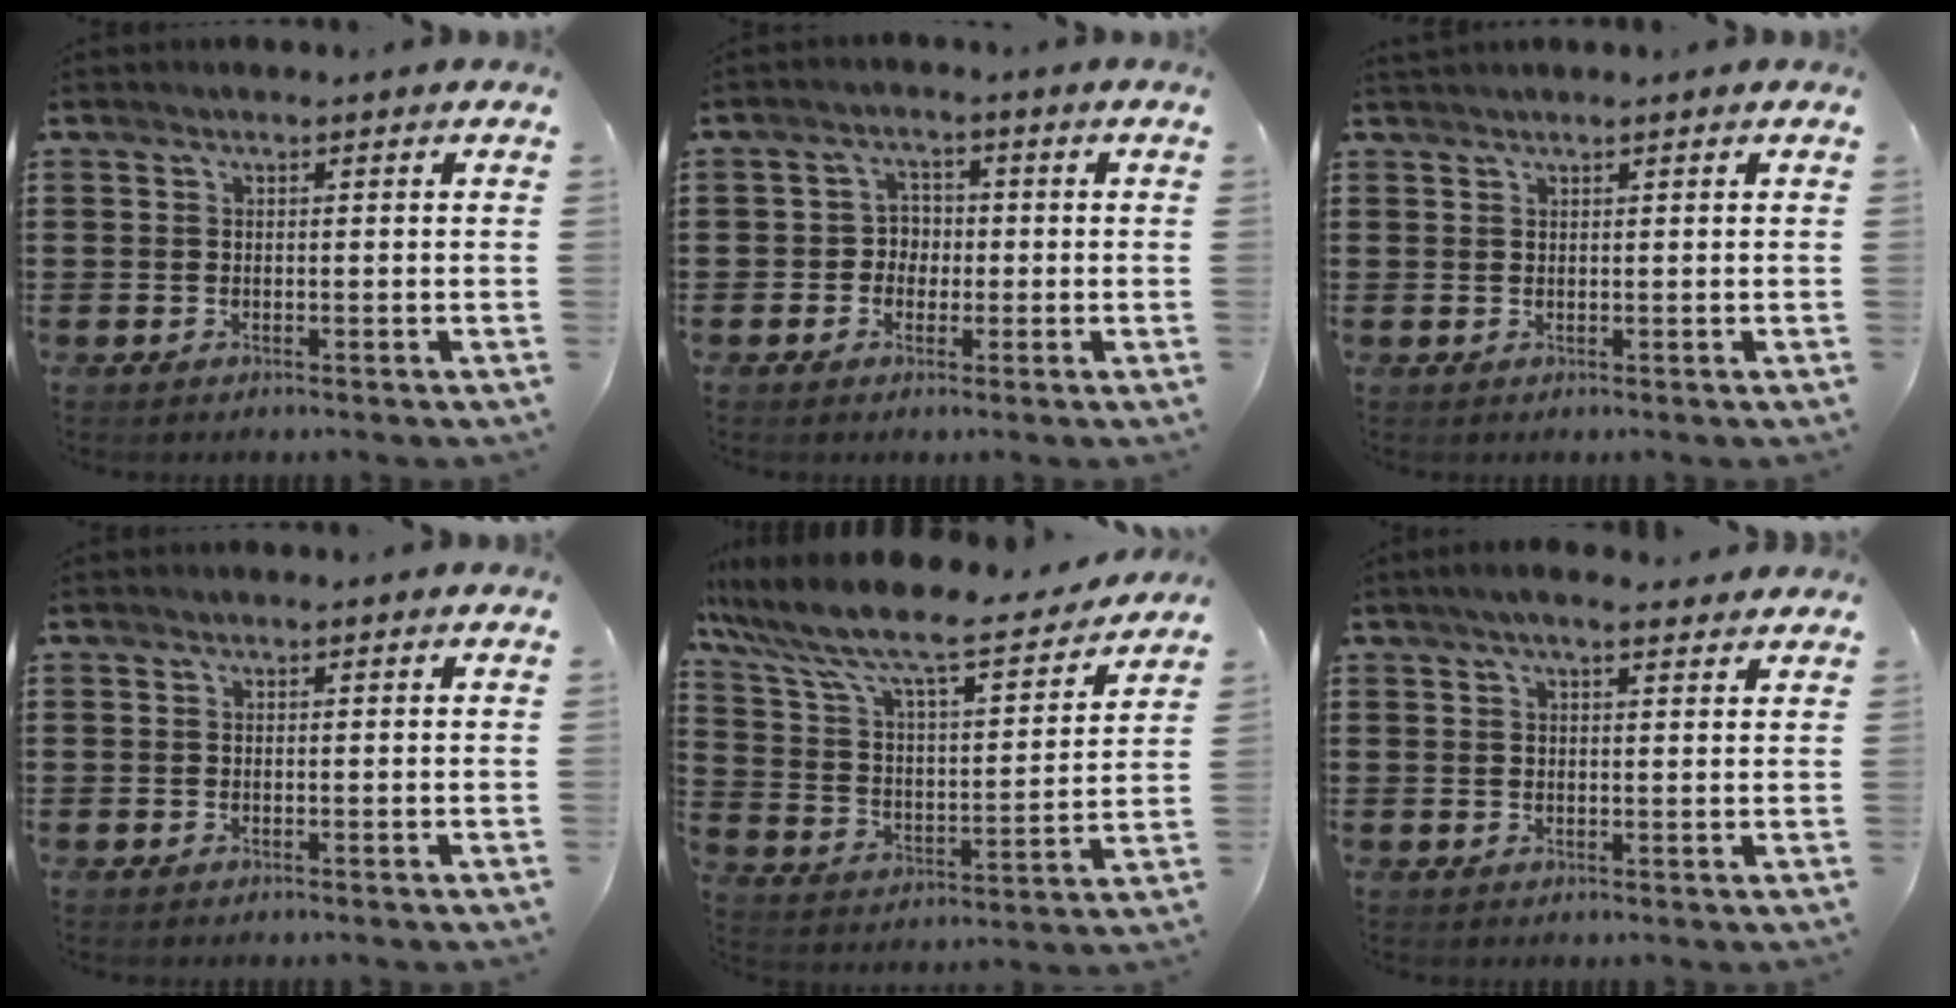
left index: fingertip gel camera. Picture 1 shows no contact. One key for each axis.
{"total": 3.1, "fx": -0.7, "fy": 2.8, "fz": 1.2, "tx": -0.034, "ty": 0.008, "tz": -0.019}
{"total": 0.8, "fx": 0.7, "fy": 0.0, "fz": 0.4, "tx": -0.009, "ty": -0.001, "tz": 0.015}
{"total": 0.0}
{"total": 9.9, "fx": 8.2, "fy": 1.2, "fz": 5.3, "tx": -0.139, "ty": -0.057, "tz": 0.134}
{"total": 3.5, "fx": 2.6, "fy": 0.7, "fz": 2.2, "tx": -0.047, "ty": 0.007, "tz": 0.048}